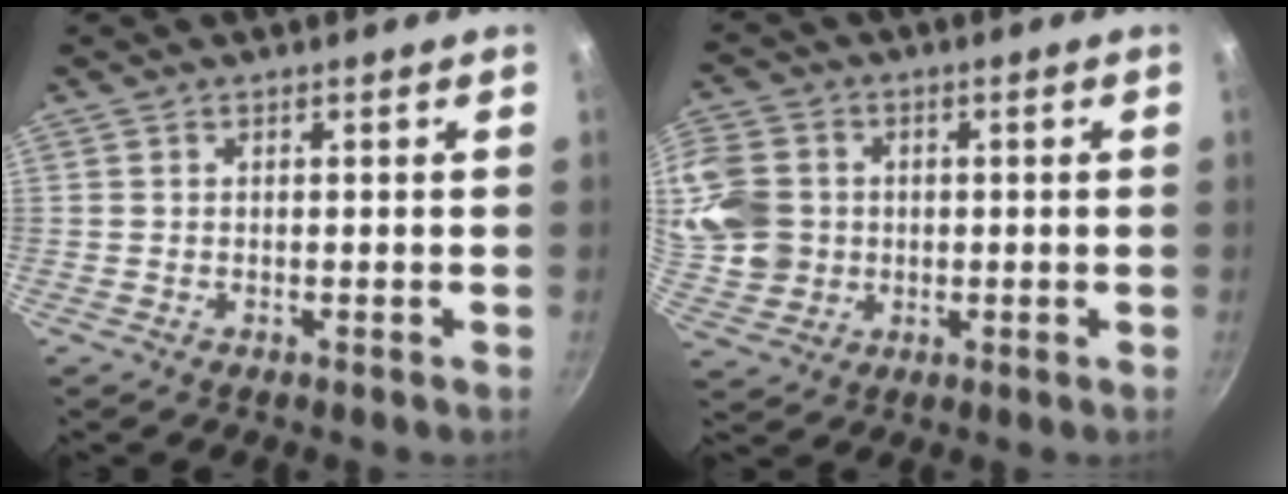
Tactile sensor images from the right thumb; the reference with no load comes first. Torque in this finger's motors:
{"motor_torque": [-0.32, 0.49, 0.53, 0.44, 0.04]}